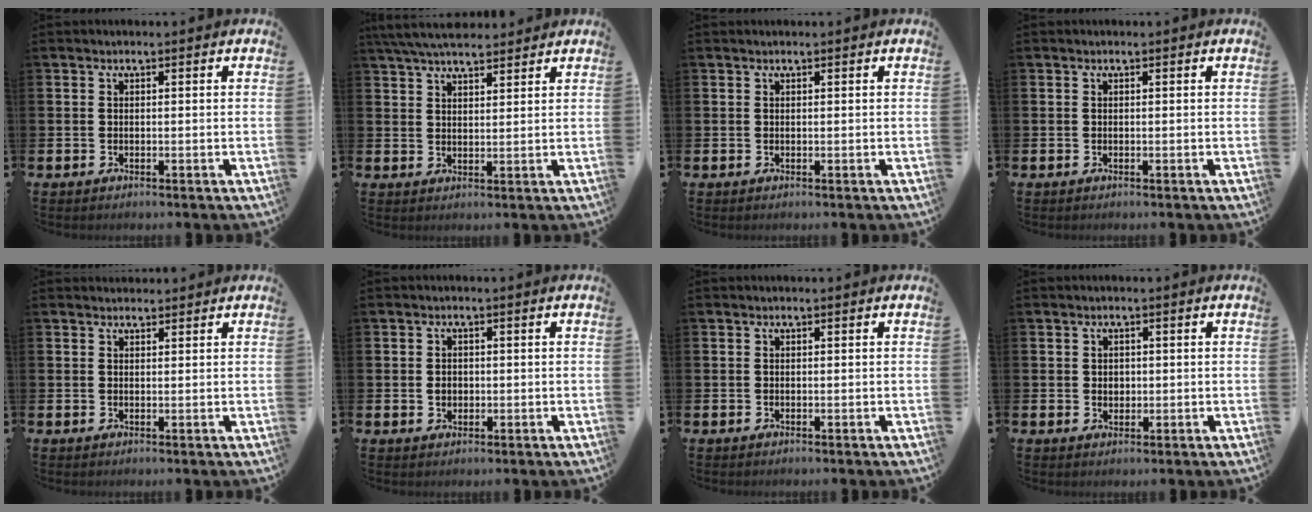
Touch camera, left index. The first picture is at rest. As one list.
[{"total": 5.9, "force": [5.4, 1.4, 1.8], "torque": [-0.050, -0.015, 0.102]}, {"total": 0.0}, {"total": 0.0}, {"total": 1.2, "force": [1.1, 0.4, 0.1], "torque": [0.007, 0.001, 0.019]}, {"total": 1.6, "force": [-0.1, 1.3, 0.9], "torque": [-0.009, 0.006, -0.005]}, {"total": 0.0}, {"total": 1.3, "force": [0.4, 1.1, 0.5], "torque": [0.005, 0.001, 0.003]}]